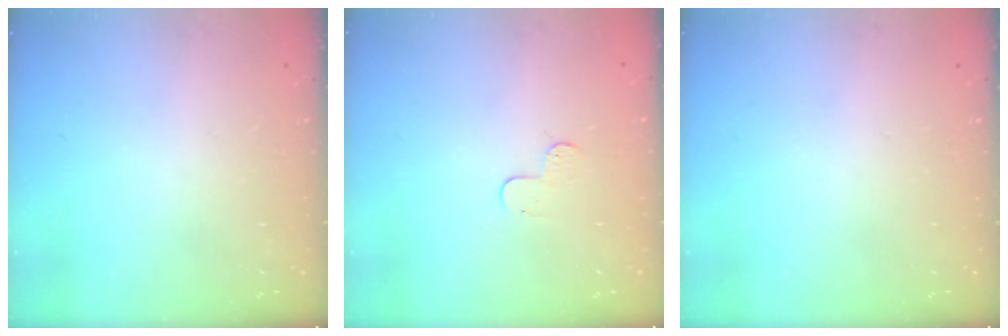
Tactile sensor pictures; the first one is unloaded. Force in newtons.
{"total": 4.6, "press": 4.6, "slide": 0.5}
{"total": 0.0}